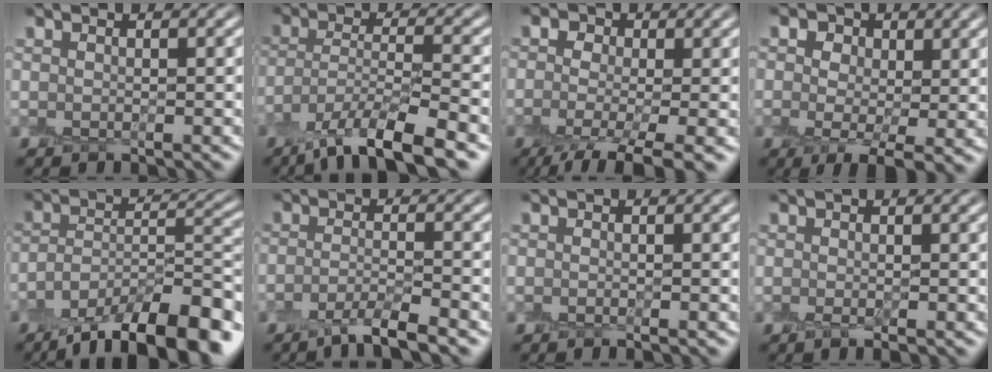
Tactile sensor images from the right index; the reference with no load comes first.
{"total": 8.3, "force": [-5.8, 2.1, 5.5], "torque": [-0.095, -0.009, -0.108]}
{"total": 7.2, "force": [-2.8, 3.5, 5.6], "torque": [-0.106, 0.002, -0.053]}
{"total": 5.7, "force": [0.3, 3.6, 4.5], "torque": [-0.065, -0.004, 0.000]}
{"total": 12.4, "force": [-8.2, 4.5, 8.1], "torque": [-0.126, 0.002, -0.139]}
{"total": 3.9, "force": [-2.6, 0.7, 2.8], "torque": [-0.047, -0.003, -0.059]}
{"total": 0.6, "force": [-0.3, 0.2, 0.4], "torque": [-0.001, -0.004, -0.008]}
{"total": 0.9, "force": [-0.3, 0.1, 0.8], "torque": [-0.015, -0.008, -0.005]}